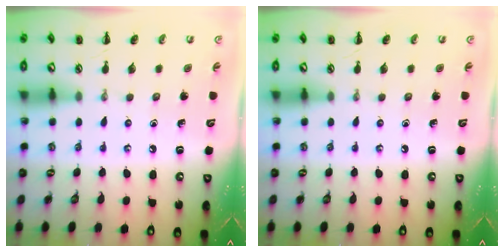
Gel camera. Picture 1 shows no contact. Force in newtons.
{"total": 0.0}